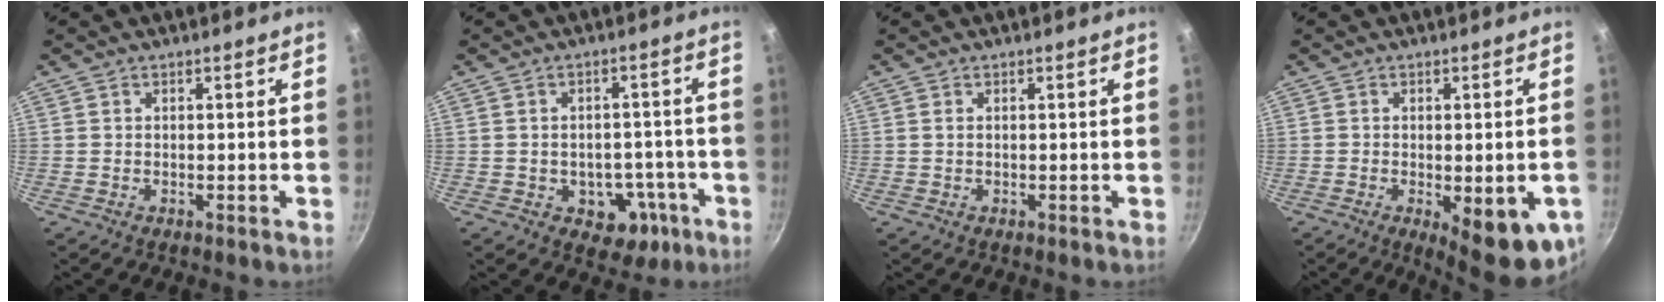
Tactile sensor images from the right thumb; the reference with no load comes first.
{"total": 8.2, "force": [-3.2, 6.2, 4.3], "torque": [-0.011, 0.032, -0.025]}
{"total": 0.5, "force": [0.1, 0.3, 0.4], "torque": [-0.007, 0.002, 0.001]}
{"total": 13.3, "force": [-4.3, 4.3, 11.8], "torque": [-0.121, -0.005, -0.044]}